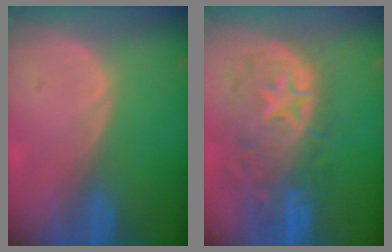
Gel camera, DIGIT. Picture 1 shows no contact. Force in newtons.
{"total": 11.0, "press": 9.8, "slide": 5.1}